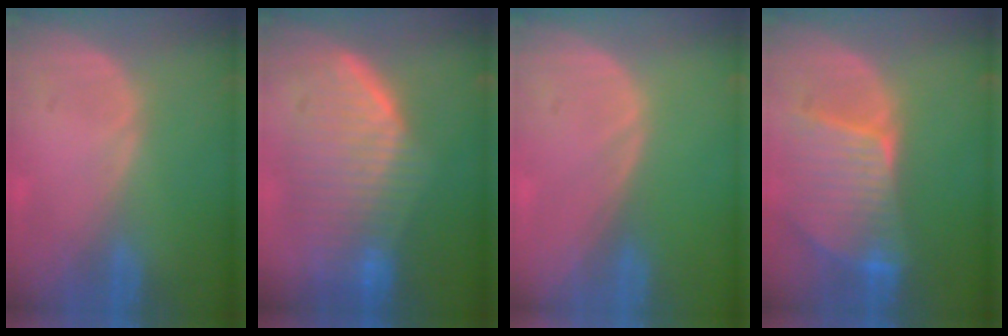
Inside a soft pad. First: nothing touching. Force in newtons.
{"total": 9.9, "press": 8.9, "slide": 4.2}
{"total": 0.0}
{"total": 9.5, "press": 8.4, "slide": 4.5}